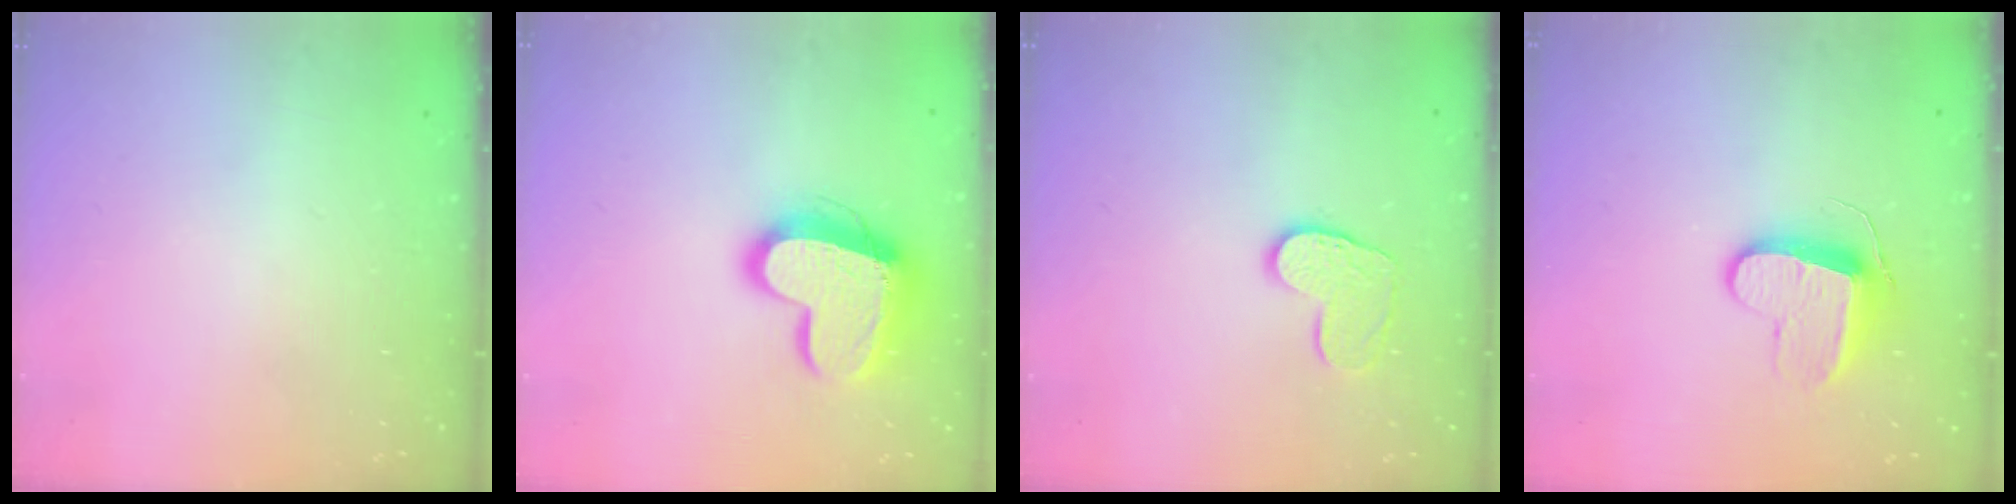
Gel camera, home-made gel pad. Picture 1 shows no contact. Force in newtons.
{"total": 16.7, "press": 16.6, "slide": 1.4}
{"total": 9.5, "press": 9.5, "slide": 0.7}
{"total": 10.1, "press": 10.1, "slide": 0.4}